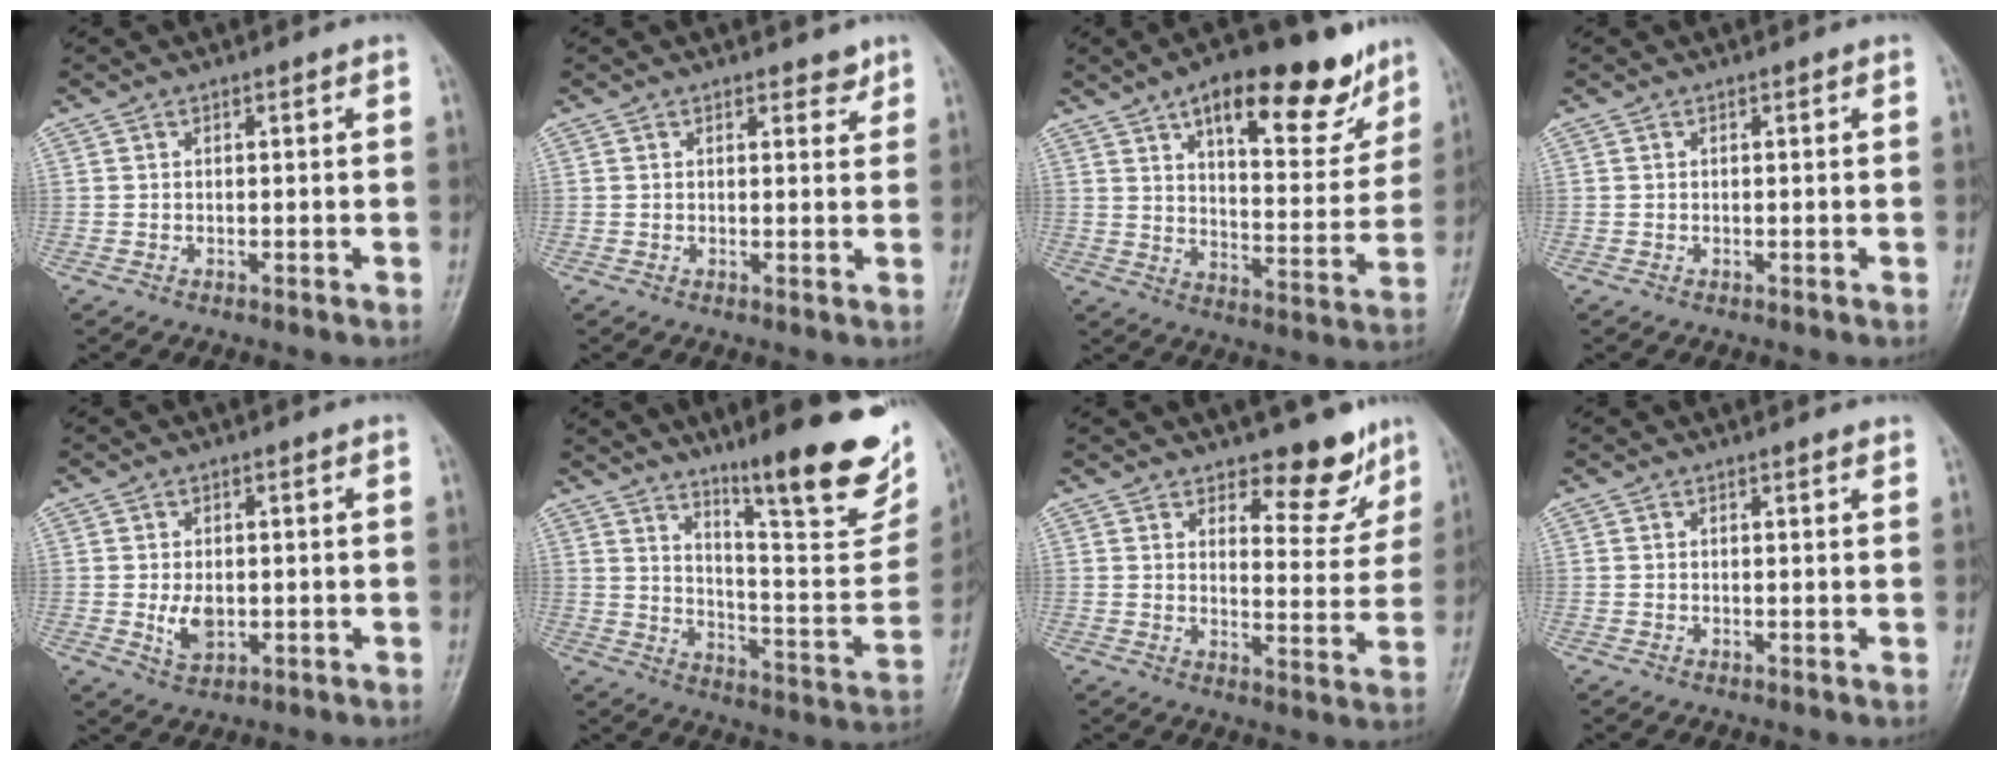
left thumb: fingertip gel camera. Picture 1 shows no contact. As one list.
[{"total": 2.1, "force": [1.6, 1.0, 0.7], "torque": [0.006, -0.010, 0.018]}, {"total": 20.2, "force": [12.5, 7.9, 13.8], "torque": [-0.152, -0.051, 0.188]}, {"total": 0.0}, {"total": 4.4, "force": [-0.2, 2.8, 3.4], "torque": [-0.055, -0.007, 0.003]}, {"total": 22.6, "force": [14.4, 4.5, 16.9], "torque": [-0.199, -0.074, 0.220]}, {"total": 9.0, "force": [7.1, 3.7, 4.1], "torque": [-0.016, -0.055, 0.104]}, {"total": 1.0, "force": [0.9, 0.1, 0.4], "torque": [-0.004, -0.004, 0.012]}]